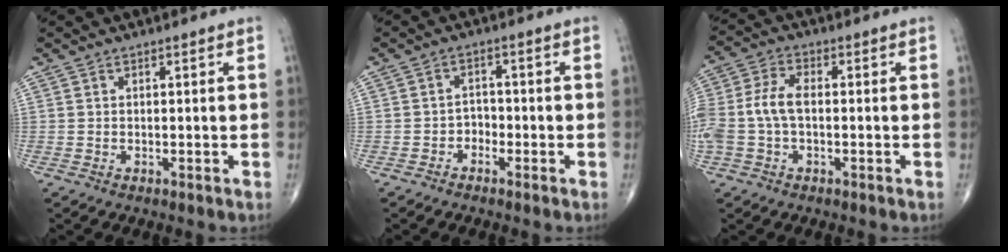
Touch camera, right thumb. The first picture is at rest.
{"total": 2.3, "force": [-1.4, 1.6, 0.6], "torque": [0.006, 0.015, -0.031]}
{"total": 9.1, "force": [-0.9, 5.3, 7.4], "torque": [-0.183, 0.024, -0.020]}